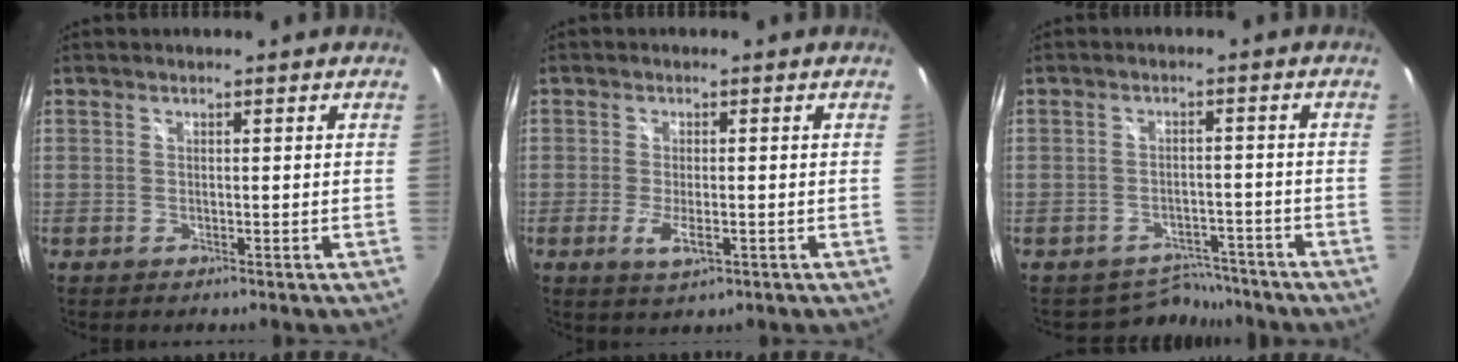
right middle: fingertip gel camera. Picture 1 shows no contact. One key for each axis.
{"total": 4.0, "fx": -1.4, "fy": 1.4, "fz": 3.4, "tx": -0.069, "ty": -0.009, "tz": -0.023}
{"total": 5.8, "fx": -5.1, "fy": 2.7, "fz": -0.5, "tx": 0.008, "ty": 0.015, "tz": -0.072}